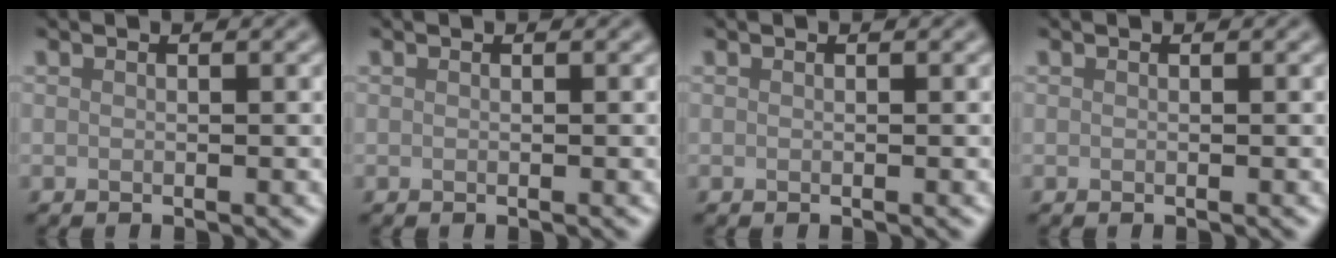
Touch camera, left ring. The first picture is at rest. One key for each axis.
{"total": 0.0}
{"total": 0.0}
{"total": 0.0}